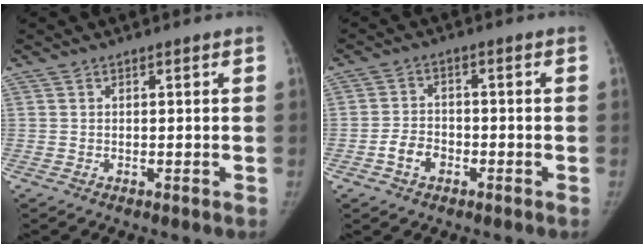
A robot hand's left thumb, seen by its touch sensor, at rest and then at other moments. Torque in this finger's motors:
{"motor_torque": [-0.09, 0.09, 0.59, -0.13, 0.01]}